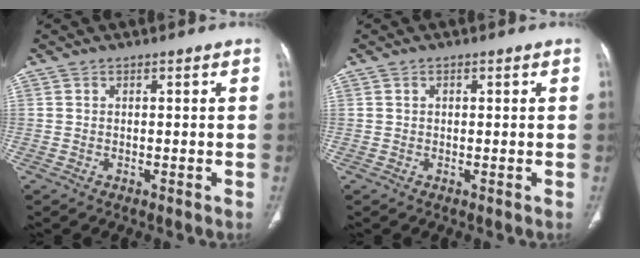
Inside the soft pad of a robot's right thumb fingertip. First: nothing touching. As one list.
[{"total": 0.6, "force": [0.2, 0.5, 0.3], "torque": [-0.001, 0.001, 0.002]}]